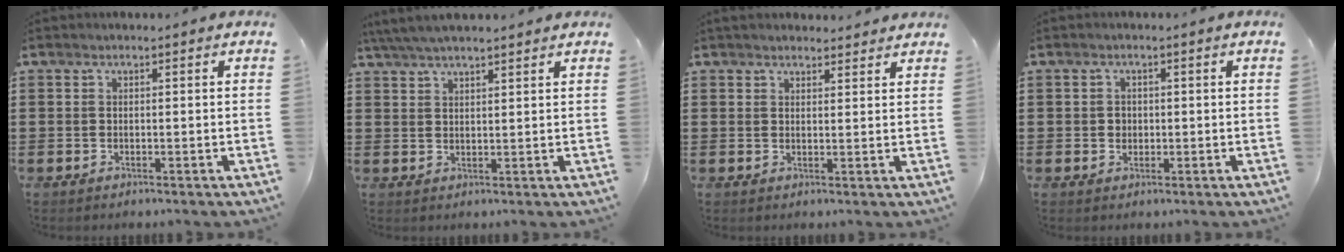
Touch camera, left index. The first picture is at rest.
{"total": 4.3, "force": [3.8, 0.4, 1.9], "torque": [-0.048, -0.002, 0.070]}
{"total": 2.2, "force": [2.2, 0.4, 0.2], "torque": [-0.008, 0.000, 0.042]}
{"total": 1.4, "force": [0.1, 1.3, 0.5], "torque": [-0.013, 0.008, 0.000]}